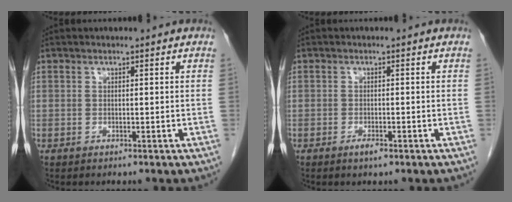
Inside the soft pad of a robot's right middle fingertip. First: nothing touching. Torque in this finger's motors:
{"motor_torque": [0.31, -0.02, 0.26, 0.05]}